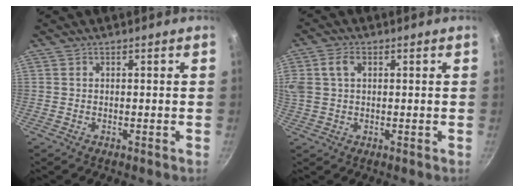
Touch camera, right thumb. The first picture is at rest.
{"total": 7.8, "force": [2.2, 5.4, 5.1], "torque": [-0.102, 0.017, 0.039]}